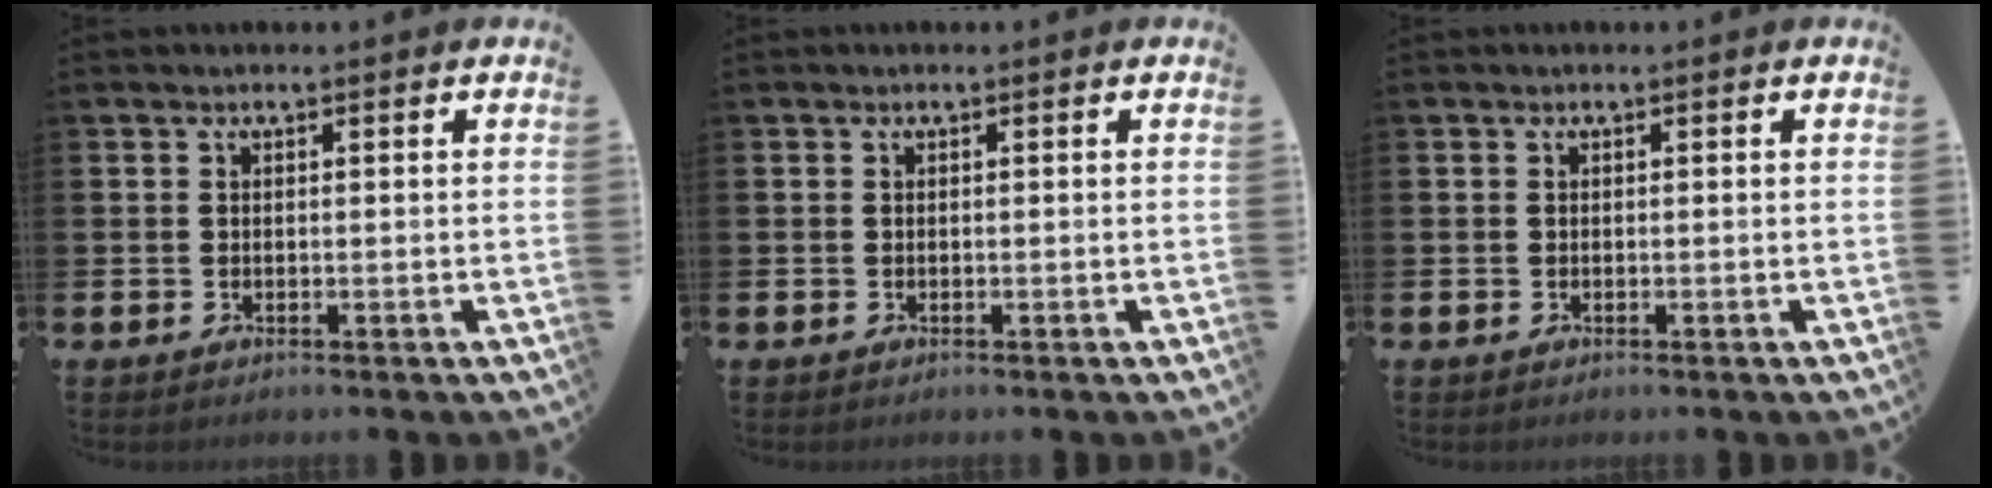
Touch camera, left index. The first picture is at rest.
{"total": 0.0}
{"total": 0.0}